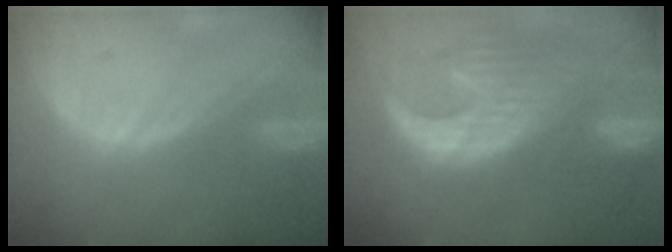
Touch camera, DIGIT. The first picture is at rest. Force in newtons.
{"total": 12.8, "press": 11.2, "slide": 6.2}